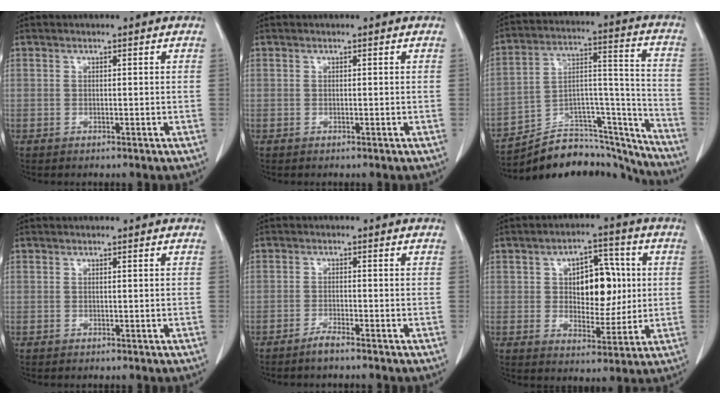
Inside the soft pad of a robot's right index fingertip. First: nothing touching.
{"total": 0.0}
{"total": 21.0, "force": [-19.8, 5.5, 4.3], "torque": [-0.059, 0.067, -0.302]}
{"total": 0.0}
{"total": 2.1, "force": [-1.8, -0.1, 1.1], "torque": [-0.027, -0.003, -0.036]}
{"total": 10.4, "force": [1.5, 5.6, 8.6], "torque": [-0.127, 0.017, 0.032]}